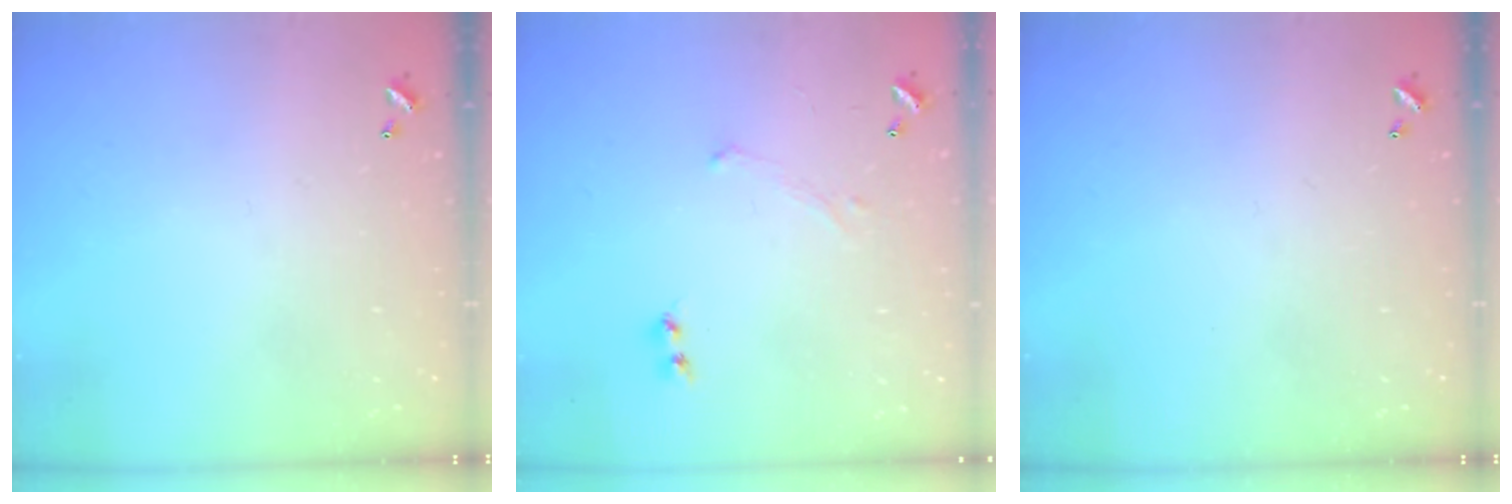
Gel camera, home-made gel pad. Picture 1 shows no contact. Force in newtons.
{"total": 0.7, "press": 0.7, "slide": 0.3}
{"total": 0.0}